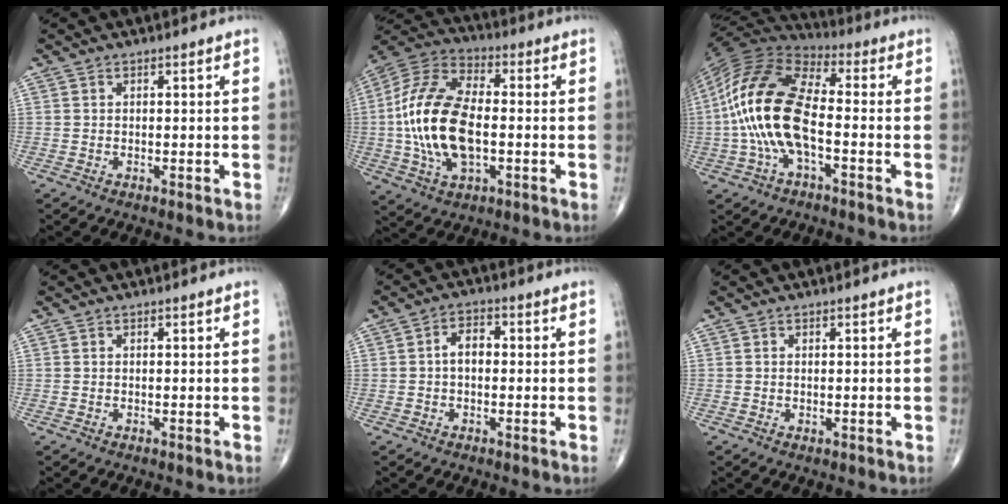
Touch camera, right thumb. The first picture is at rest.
{"total": 19.4, "force": [-1.5, 10.1, 16.5], "torque": [-0.339, 0.020, -0.029]}
{"total": 18.1, "force": [-2.4, 8.3, 15.9], "torque": [-0.332, 0.032, -0.051]}
{"total": 0.0}
{"total": 4.0, "force": [-0.2, 2.6, 3.1], "torque": [-0.042, 0.017, -0.011]}
{"total": 0.0}